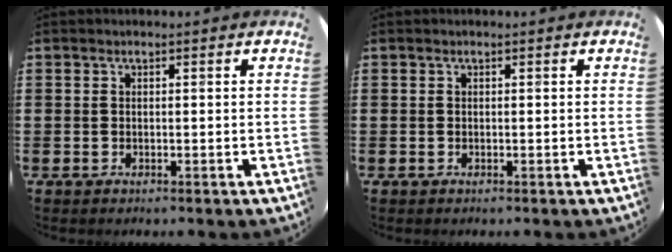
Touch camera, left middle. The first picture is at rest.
{"total": 0.0}